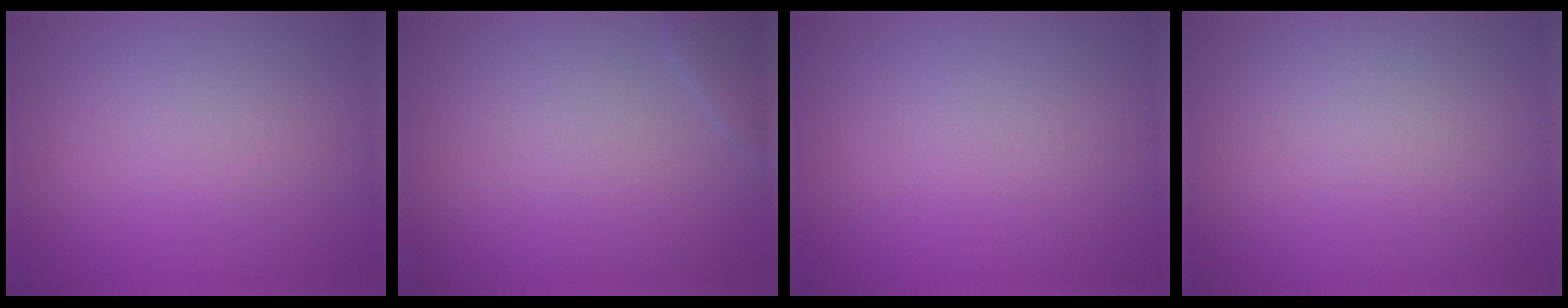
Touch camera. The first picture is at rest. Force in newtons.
{"total": 1.3, "press": 1.3, "slide": 0.0}
{"total": 0.0}
{"total": 0.0}